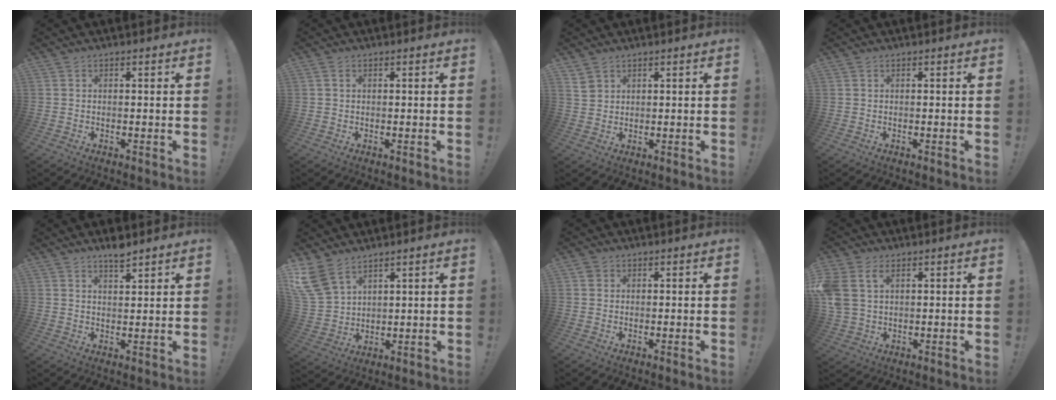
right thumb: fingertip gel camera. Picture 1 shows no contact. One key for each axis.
{"total": 1.1, "fx": 0.6, "fy": 0.6, "fz": 0.7, "tx": -0.006, "ty": -0.002, "tz": 0.010}
{"total": 2.0, "fx": 1.5, "fy": 1.3, "fz": 0.3, "tx": 0.003, "ty": -0.010, "tz": 0.028}
{"total": 1.3, "fx": -0.8, "fy": -0.8, "fz": -0.7, "tx": 0.019, "ty": 0.002, "tz": -0.016}
{"total": 4.0, "fx": 3.3, "fy": 0.7, "fz": 2.0, "tx": -0.022, "ty": -0.025, "tz": 0.055}
{"total": 9.0, "fx": 6.5, "fy": 4.8, "fz": 4.1, "tx": -0.090, "ty": -0.036, "tz": 0.132}
{"total": 1.3, "fx": 0.8, "fy": 1.0, "fz": 0.4, "tx": 0.000, "ty": -0.002, "tz": 0.014}
{"total": 7.2, "fx": 3.2, "fy": 4.8, "fz": 4.4, "tx": -0.106, "ty": -0.009, "tz": 0.063}